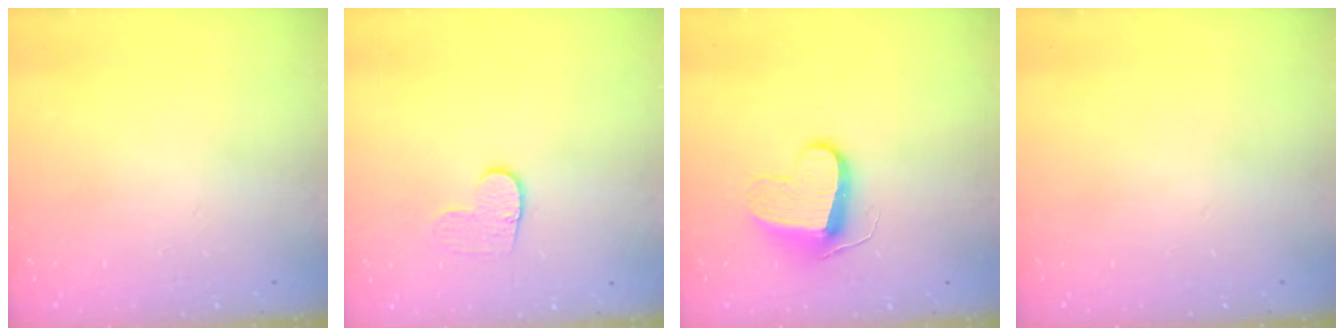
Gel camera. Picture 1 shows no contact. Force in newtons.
{"total": 7.0, "press": 7.0, "slide": 0.7}
{"total": 9.7, "press": 9.7, "slide": 0.3}
{"total": 0.0}